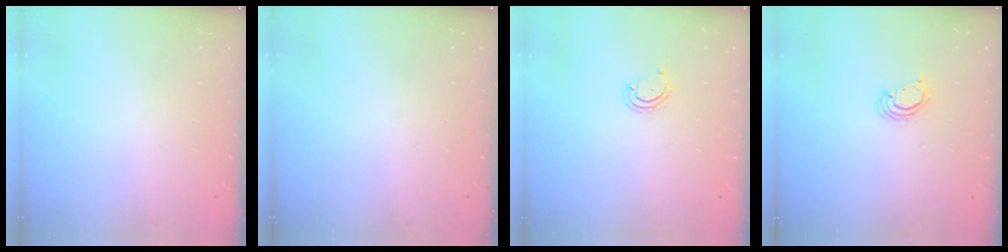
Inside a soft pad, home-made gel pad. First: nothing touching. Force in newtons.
{"total": 0.0}
{"total": 3.9, "press": 3.9, "slide": 0.4}
{"total": 2.2, "press": 2.2, "slide": 0.2}